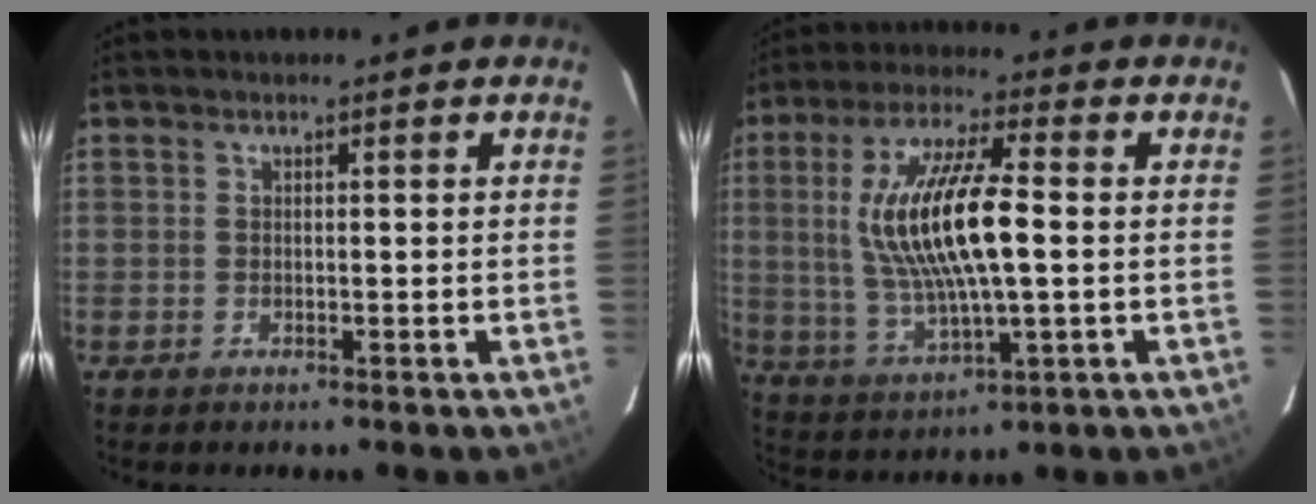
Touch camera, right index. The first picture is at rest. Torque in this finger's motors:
{"motor_torque": [1.03, 0.43, 1.05, 0.21]}